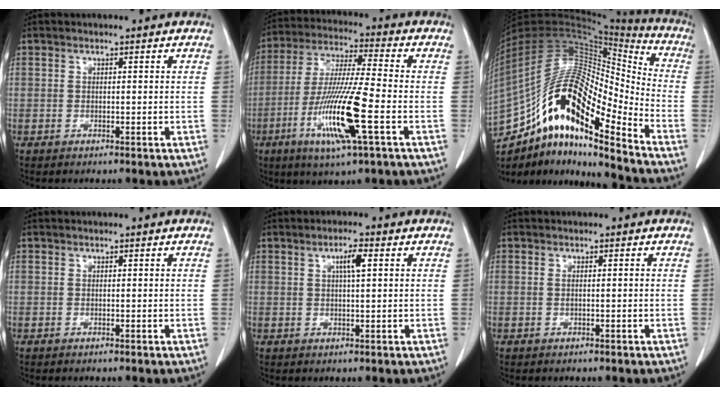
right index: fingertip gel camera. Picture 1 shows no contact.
{"total": 15.0, "force": [-5.1, 0.3, 14.1], "torque": [-0.285, -0.021, -0.098]}
{"total": 22.9, "force": [-14.0, 5.5, 17.3], "torque": [-0.345, 0.024, -0.246]}
{"total": 0.0}
{"total": 3.0, "force": [1.0, 0.3, 2.9], "torque": [-0.050, 0.002, 0.017]}
{"total": 0.9, "force": [-0.1, 0.1, 0.9], "torque": [-0.020, 0.002, 0.002]}